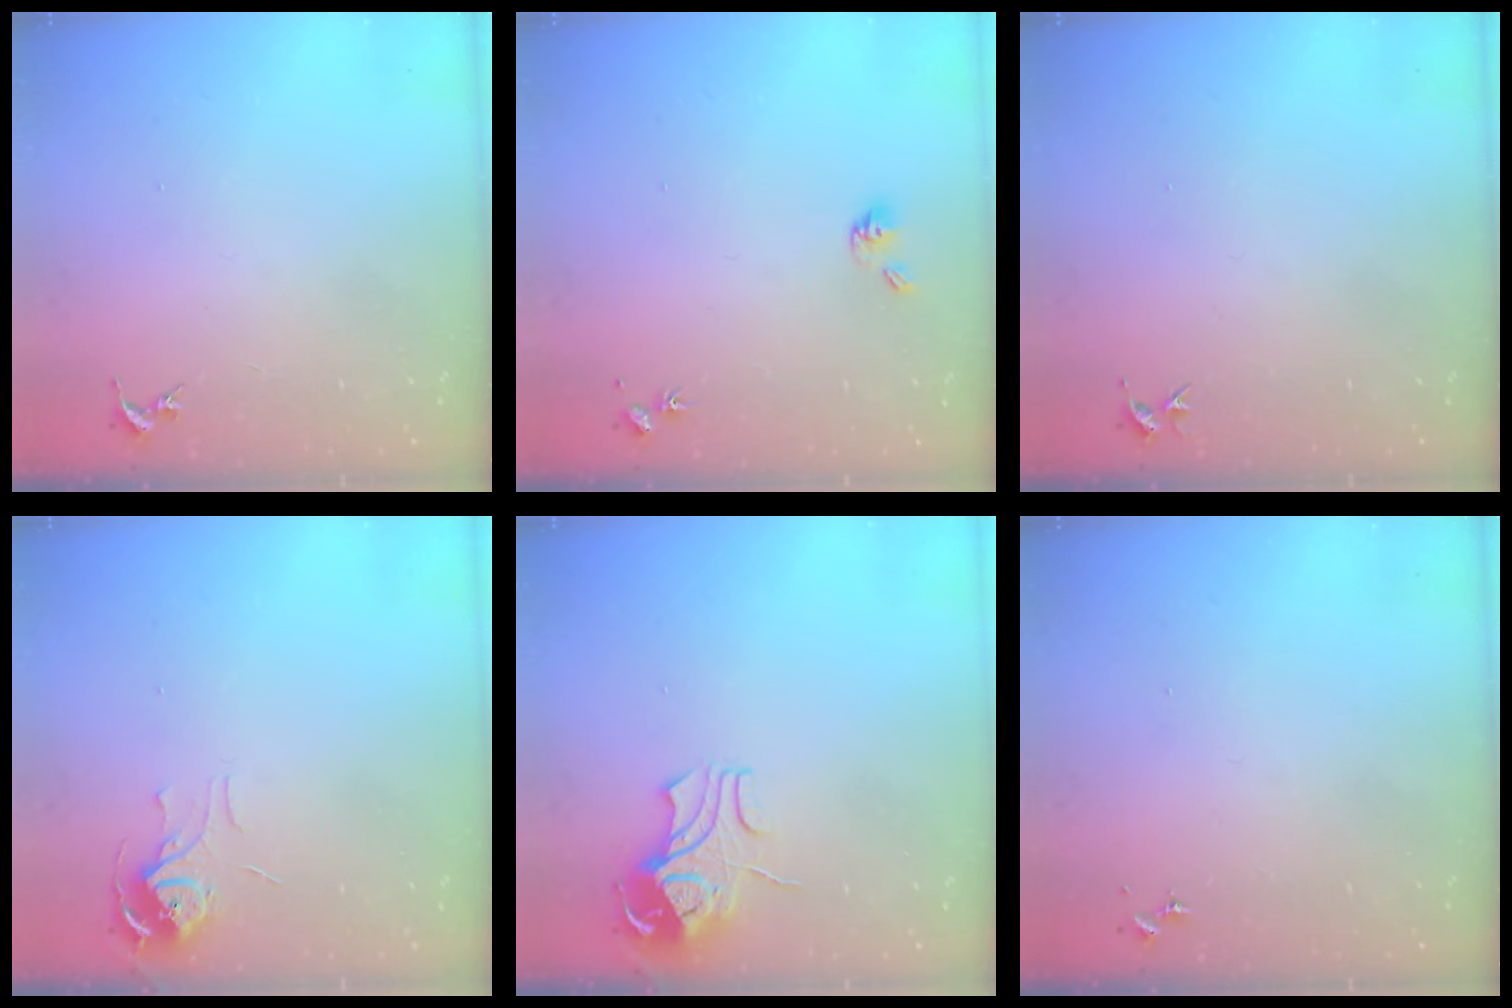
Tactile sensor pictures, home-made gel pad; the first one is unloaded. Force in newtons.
{"total": 5.8, "press": 5.3, "slide": 2.3}
{"total": 3.3, "press": 3.3, "slide": 0.4}
{"total": 6.2, "press": 6.1, "slide": 0.5}
{"total": 9.4, "press": 9.4, "slide": 1.1}
{"total": 0.0}